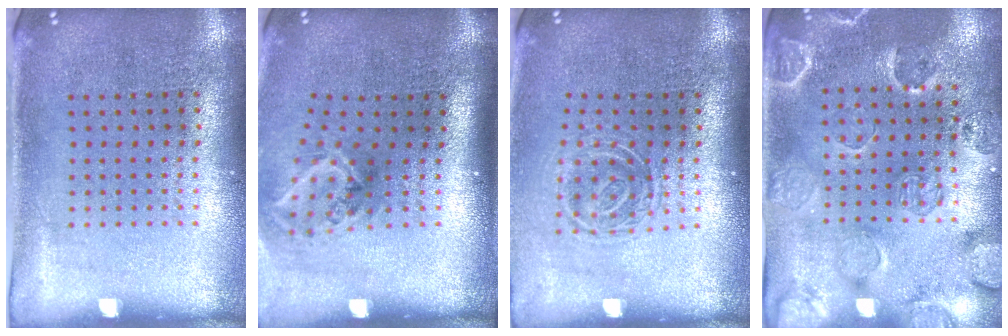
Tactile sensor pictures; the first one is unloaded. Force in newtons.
{"total": 1.9, "press": 1.2, "slide": 1.5}
{"total": 1.7, "press": 1.2, "slide": 1.2}
{"total": 2.5, "press": 2.1, "slide": 1.4}